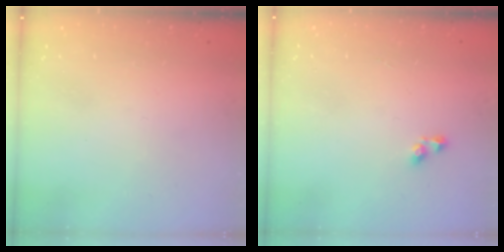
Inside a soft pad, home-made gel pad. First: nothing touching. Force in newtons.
{"total": 2.6, "press": 2.6, "slide": 0.2}